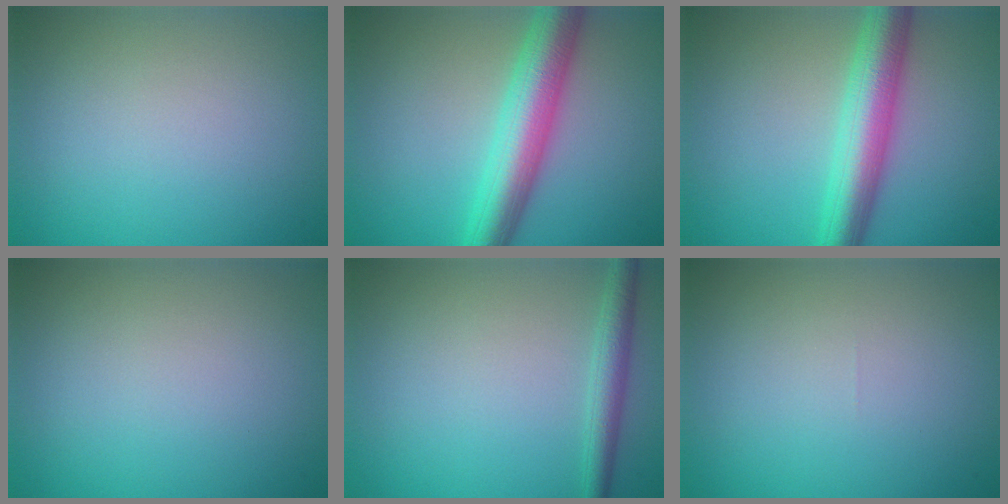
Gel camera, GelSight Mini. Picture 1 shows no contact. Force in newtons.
{"total": 6.9, "press": 6.9, "slide": 0.3}
{"total": 6.3, "press": 6.3, "slide": 0.2}
{"total": 0.0}
{"total": 2.4, "press": 2.4, "slide": 0.0}
{"total": 0.0}